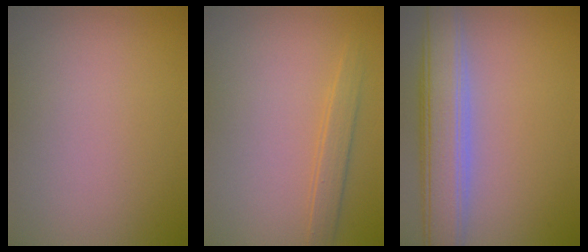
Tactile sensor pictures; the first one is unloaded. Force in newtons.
{"total": 1.7, "press": 1.7, "slide": 0.1}
{"total": 6.5, "press": 6.5, "slide": 0.6}